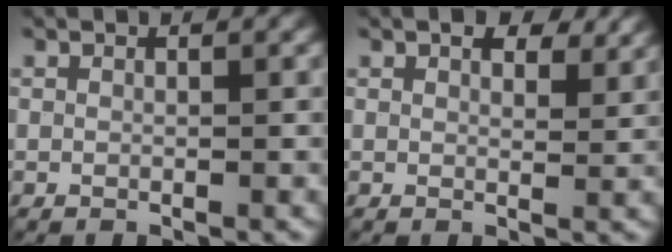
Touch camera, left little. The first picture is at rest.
{"total": 3.2, "force": [2.1, 1.5, 1.9], "torque": [-0.029, 0.000, 0.033]}